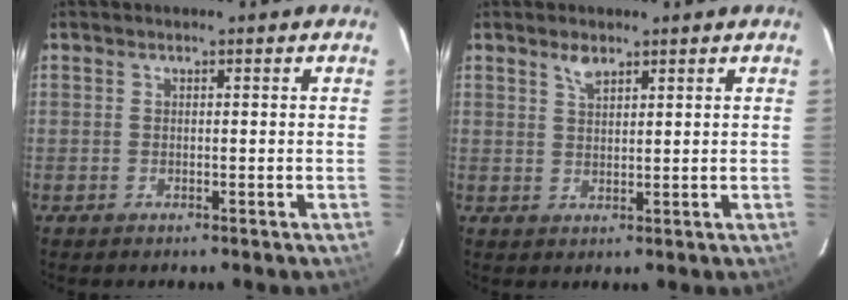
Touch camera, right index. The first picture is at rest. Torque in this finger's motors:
{"motor_torque": [0.16, 0.05, 0.03, 0.03]}